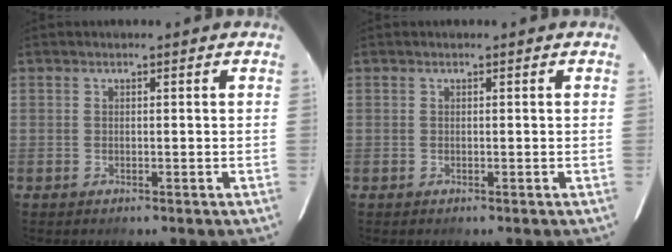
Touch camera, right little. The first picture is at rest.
{"total": 0.0}